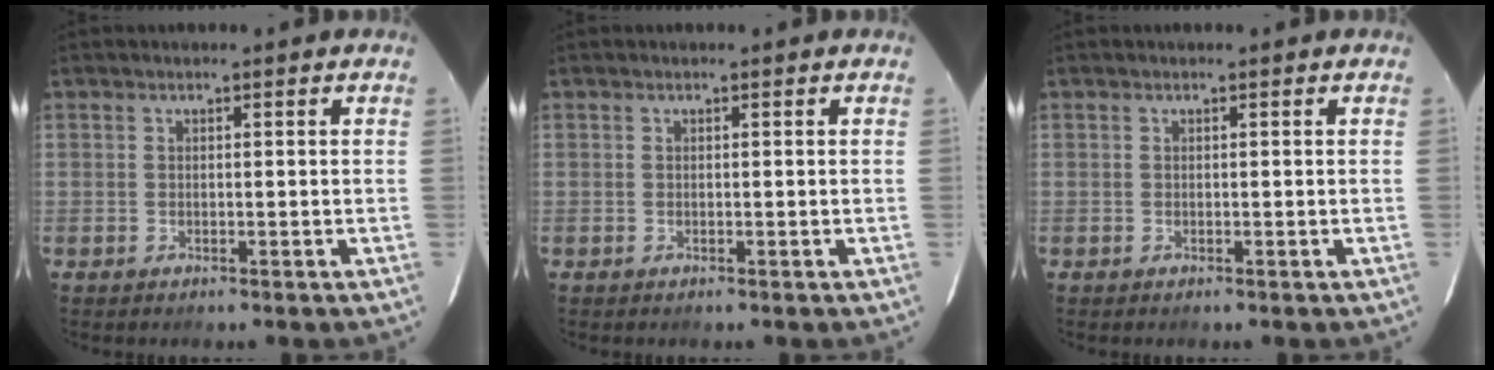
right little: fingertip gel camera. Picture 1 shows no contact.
{"total": 0.0}
{"total": 0.0}